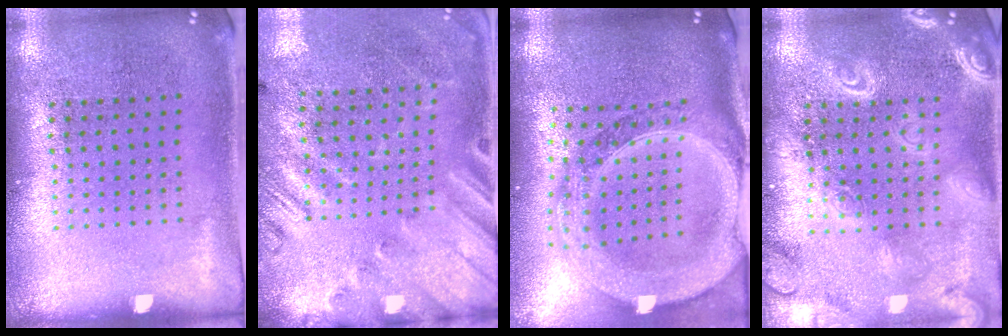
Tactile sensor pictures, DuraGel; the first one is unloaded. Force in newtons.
{"total": 2.7, "press": 1.9, "slide": 1.9}
{"total": 3.3, "press": 2.7, "slide": 1.9}
{"total": 3.4, "press": 3.4, "slide": 0.4}